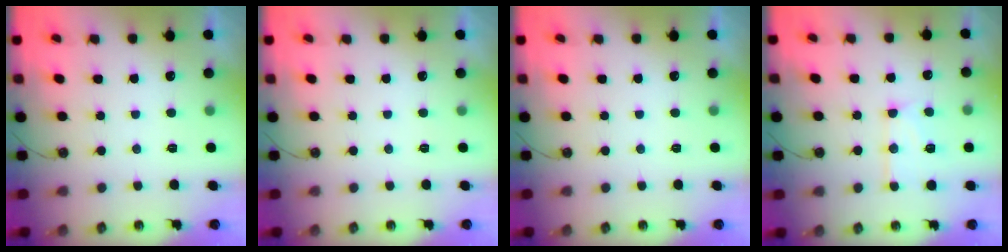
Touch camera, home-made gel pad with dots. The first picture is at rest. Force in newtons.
{"total": 0.0}
{"total": 0.0}
{"total": 12.0, "press": 11.9, "slide": 1.0}